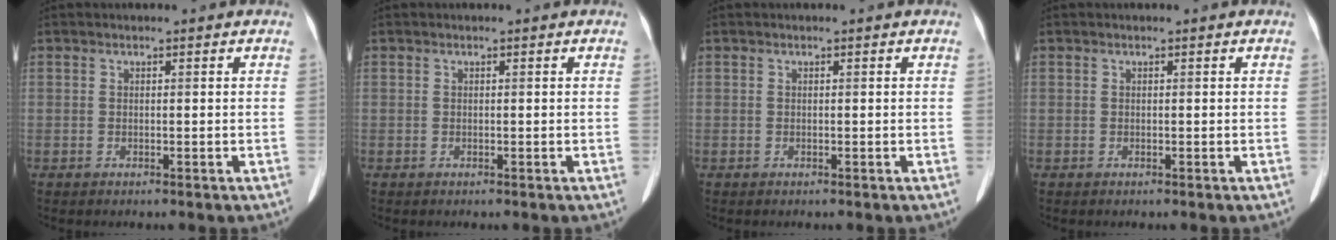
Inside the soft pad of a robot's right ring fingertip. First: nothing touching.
{"total": 0.0}
{"total": 0.0}
{"total": 0.0}